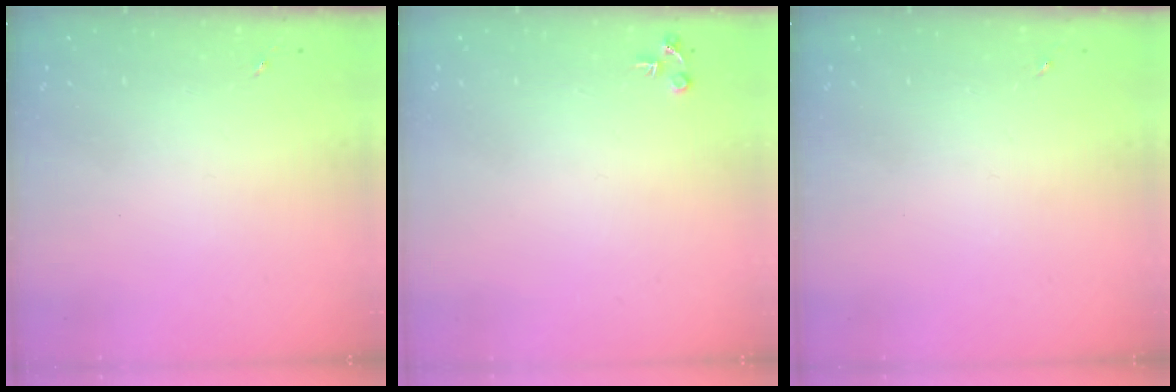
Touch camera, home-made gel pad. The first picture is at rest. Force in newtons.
{"total": 4.3, "press": 4.3, "slide": 0.5}
{"total": 0.0}